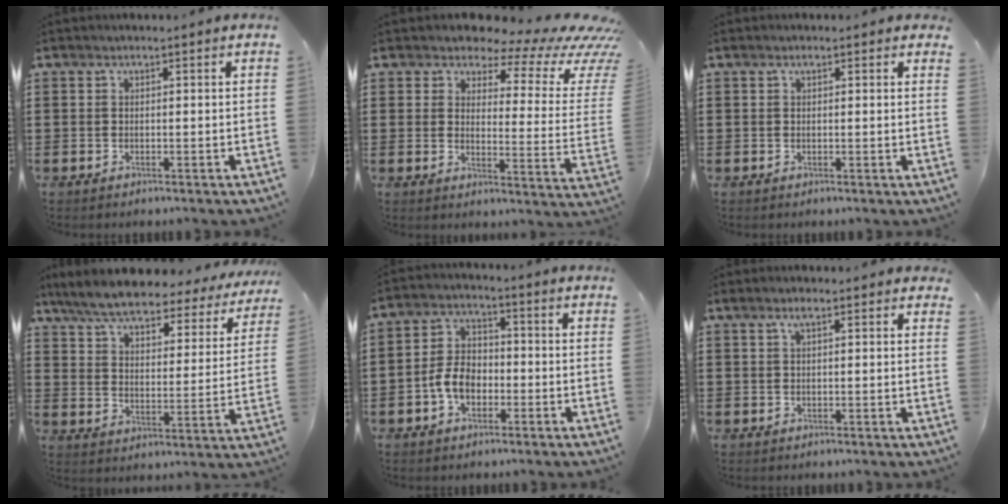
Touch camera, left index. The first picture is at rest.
{"total": 6.6, "force": [5.3, 2.2, 3.2], "torque": [-0.068, -0.041, 0.086]}
{"total": 1.1, "force": [0.6, 0.4, 0.9], "torque": [-0.018, 0.003, 0.011]}
{"total": 7.1, "force": [6.5, 1.0, 2.9], "torque": [-0.086, -0.037, 0.111]}
{"total": 5.9, "force": [-2.0, 3.8, 4.0], "torque": [-0.101, 0.004, -0.045]}
{"total": 2.5, "force": [1.5, 0.6, 1.9], "torque": [-0.040, 0.003, 0.026]}